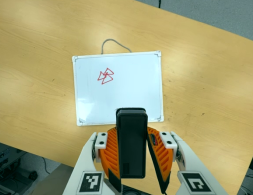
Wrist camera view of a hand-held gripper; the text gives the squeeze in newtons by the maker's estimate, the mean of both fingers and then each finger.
{"total": 5.1, "left": 4.2, "right": 6.1}